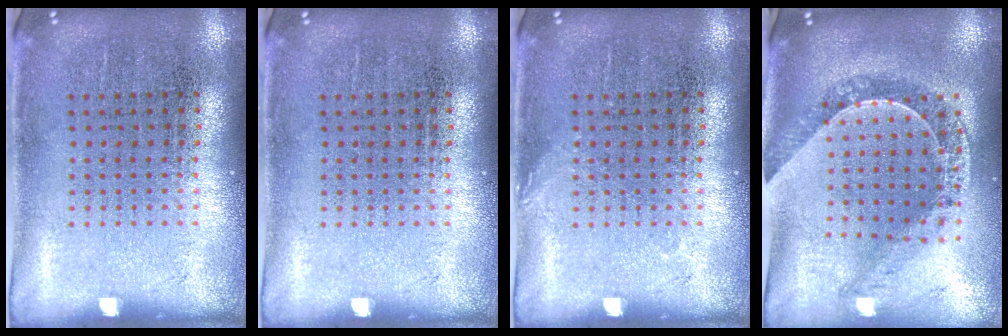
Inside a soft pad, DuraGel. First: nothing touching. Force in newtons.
{"total": 0.0}
{"total": 0.6, "press": 0.5, "slide": 0.1}
{"total": 1.1, "press": 1.1, "slide": 0.3}